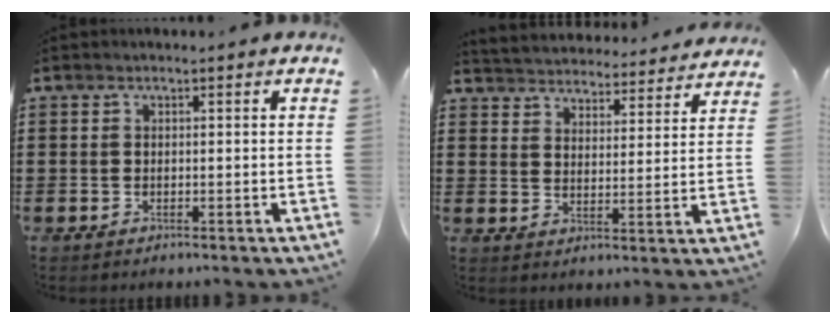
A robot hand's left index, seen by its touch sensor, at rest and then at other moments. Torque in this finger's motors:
{"motor_torque": [2.14, 0.00, 0.33, 0.04]}